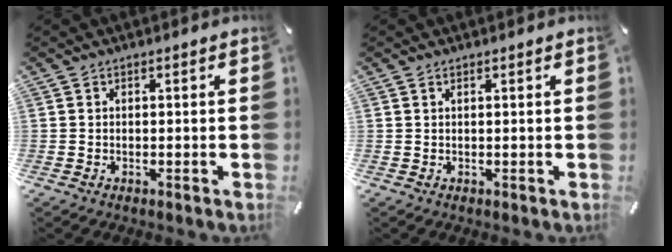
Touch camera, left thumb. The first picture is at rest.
{"total": 0.5, "force": [0.3, -0.1, 0.4], "torque": [-0.008, -0.001, 0.006]}